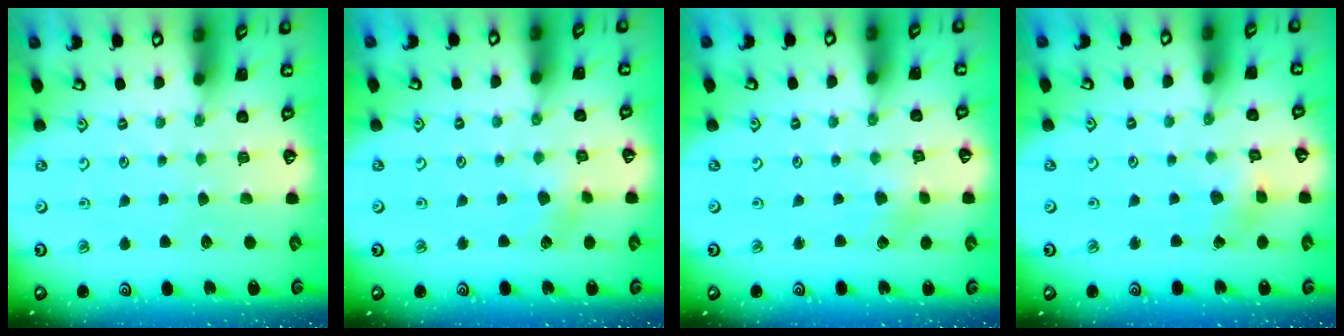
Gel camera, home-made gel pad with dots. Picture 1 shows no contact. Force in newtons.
{"total": 1.8, "press": 1.8, "slide": 0.3}
{"total": 2.3, "press": 2.3, "slide": 0.4}
{"total": 2.2, "press": 2.2, "slide": 0.3}